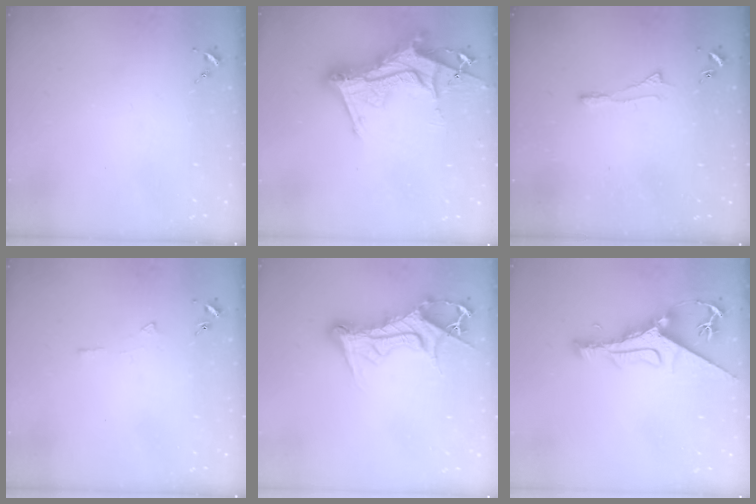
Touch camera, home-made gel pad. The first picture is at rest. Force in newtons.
{"total": 22.4, "press": 22.4, "slide": 1.8}
{"total": 3.4, "press": 3.3, "slide": 0.7}
{"total": 3.4, "press": 3.3, "slide": 0.5}
{"total": 13.7, "press": 13.7, "slide": 1.4}
{"total": 10.3, "press": 10.2, "slide": 1.4}